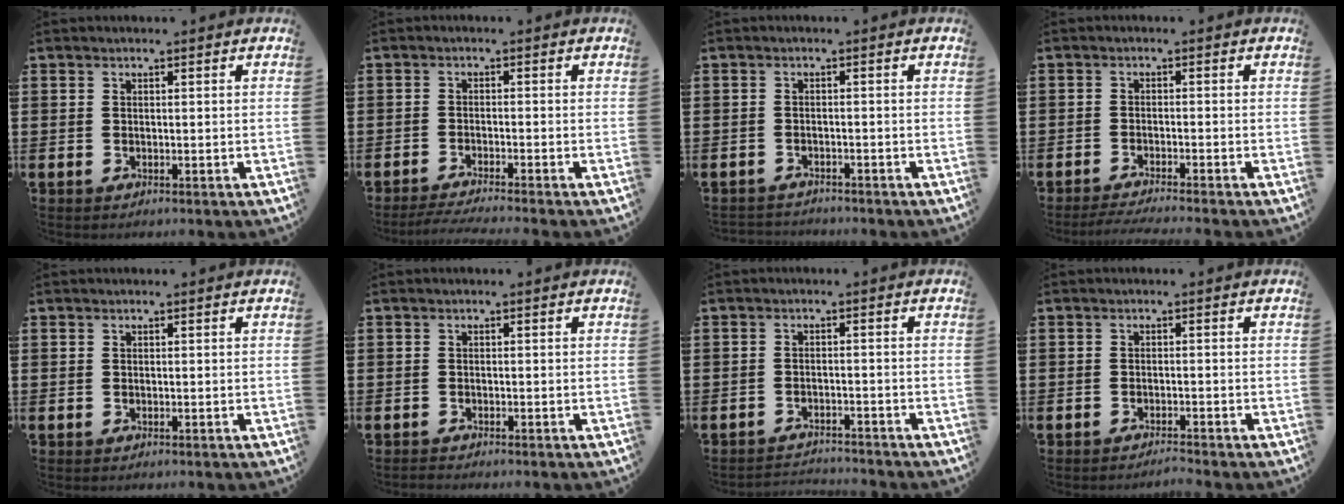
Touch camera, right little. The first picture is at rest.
{"total": 1.9, "force": [-1.6, -0.1, 1.0], "torque": [-0.015, 0.002, -0.031]}
{"total": 1.3, "force": [-1.3, 0.0, -0.2], "torque": [0.000, 0.003, -0.030]}
{"total": 1.1, "force": [-1.0, -0.1, 0.5], "torque": [-0.008, -0.001, -0.019]}
{"total": 0.0}
{"total": 0.5, "force": [-0.5, 0.0, 0.0], "torque": [0.000, -0.002, -0.011]}
{"total": 2.1, "force": [-2.1, 0.0, -0.2], "torque": [-0.002, 0.003, -0.045]}
{"total": 1.1, "force": [-1.0, -0.2, 0.1], "torque": [-0.002, 0.001, -0.021]}